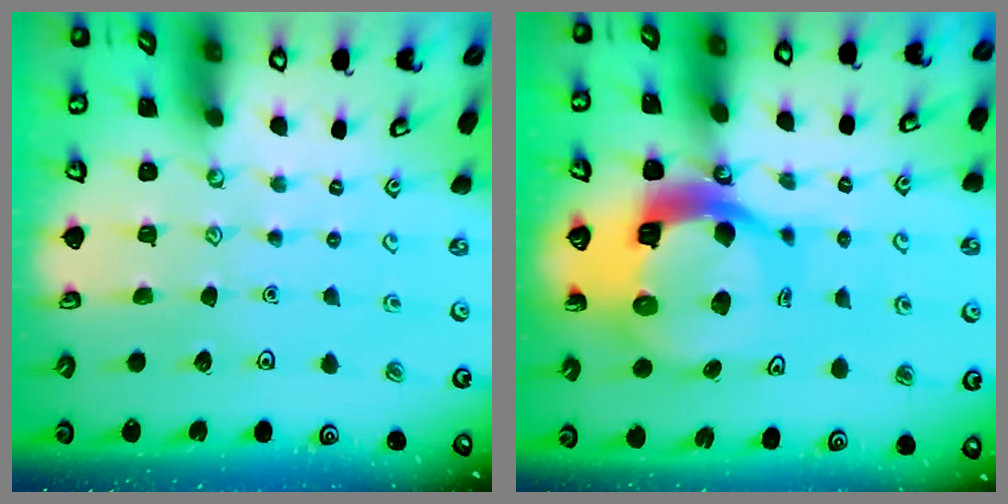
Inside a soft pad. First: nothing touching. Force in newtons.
{"total": 14.9, "press": 14.8, "slide": 1.8}